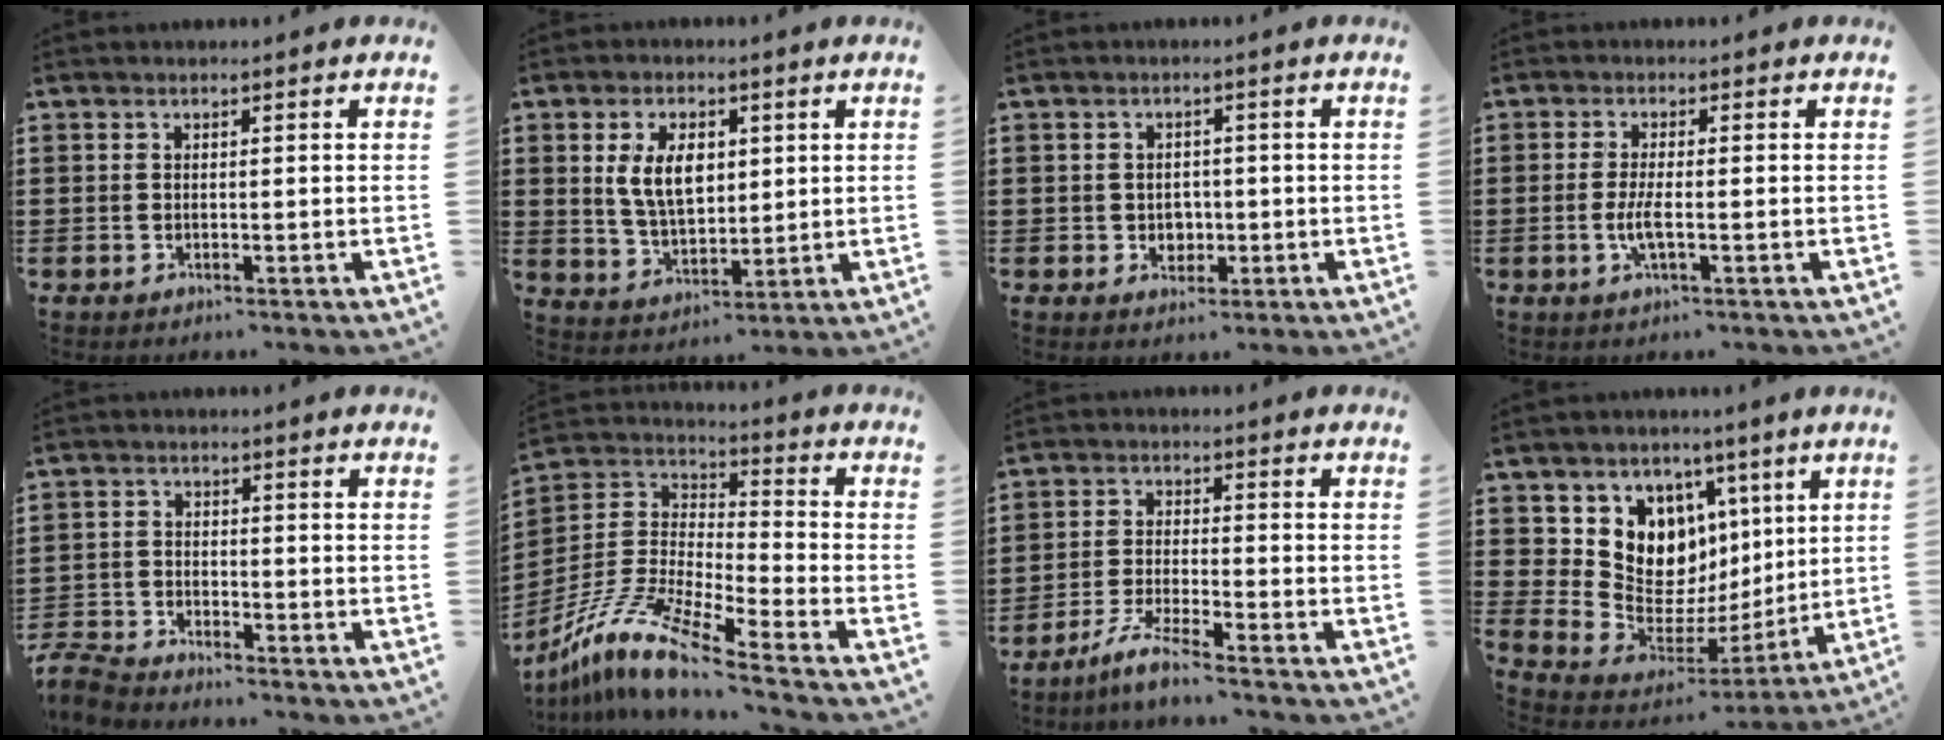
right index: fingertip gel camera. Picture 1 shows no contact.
{"total": 7.7, "force": [1.8, 4.5, 6.0], "torque": [-0.134, 0.006, 0.027]}
{"total": 2.4, "force": [-0.3, 2.2, 1.0], "torque": [-0.019, 0.003, -0.012]}
{"total": 3.5, "force": [-0.8, 0.7, 3.3], "torque": [-0.081, -0.010, -0.022]}
{"total": 3.9, "force": [-3.8, 0.7, 0.5], "torque": [-0.034, -0.006, -0.085]}
{"total": 11.6, "force": [-9.5, 1.2, 6.7], "torque": [-0.162, 0.003, -0.198]}
{"total": 4.8, "force": [-4.2, -0.2, 2.4], "torque": [-0.061, -0.013, -0.085]}
{"total": 10.0, "force": [4.3, 8.8, 2.4], "torque": [-0.082, -0.053, 0.087]}